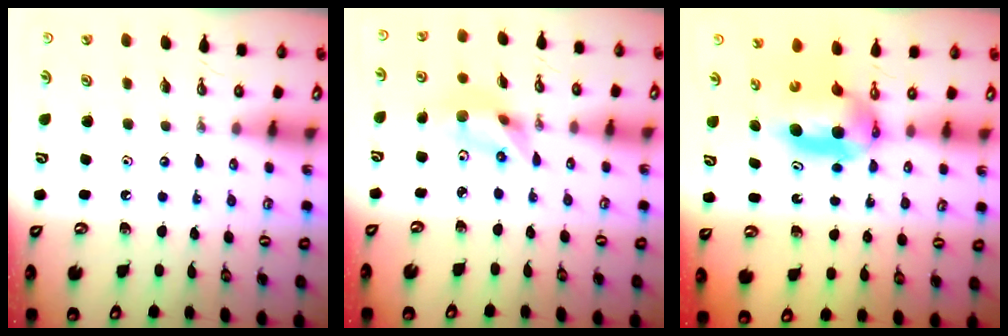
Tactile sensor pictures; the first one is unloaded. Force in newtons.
{"total": 7.1, "press": 6.5, "slide": 2.9}
{"total": 9.3, "press": 5.2, "slide": 7.7}